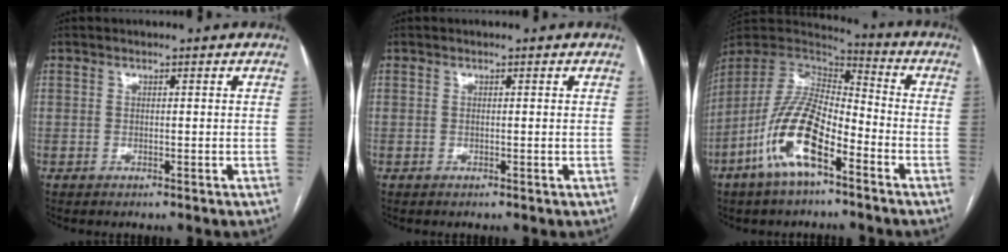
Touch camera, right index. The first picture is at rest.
{"total": 0.0}
{"total": 14.1, "force": [-6.8, 5.0, 11.3], "torque": [-0.234, 0.005, -0.128]}